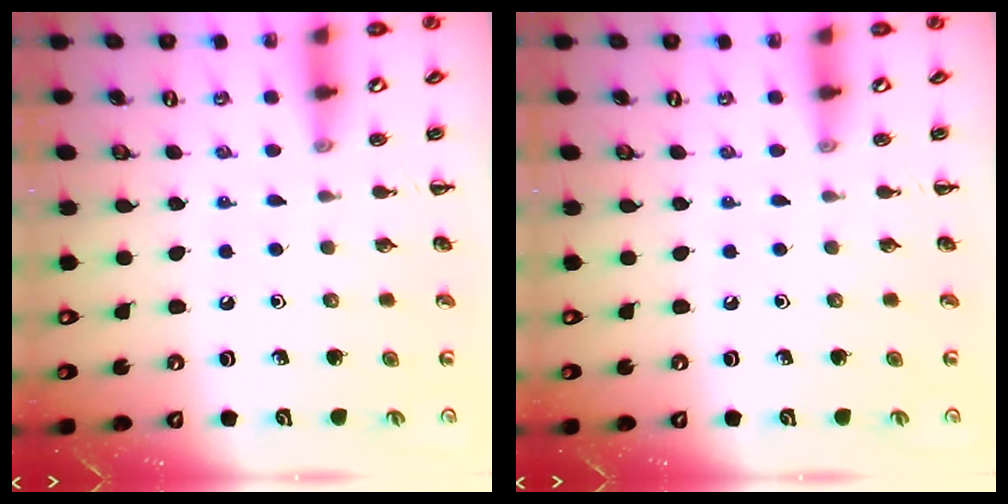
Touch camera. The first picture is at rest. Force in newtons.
{"total": 0.0}